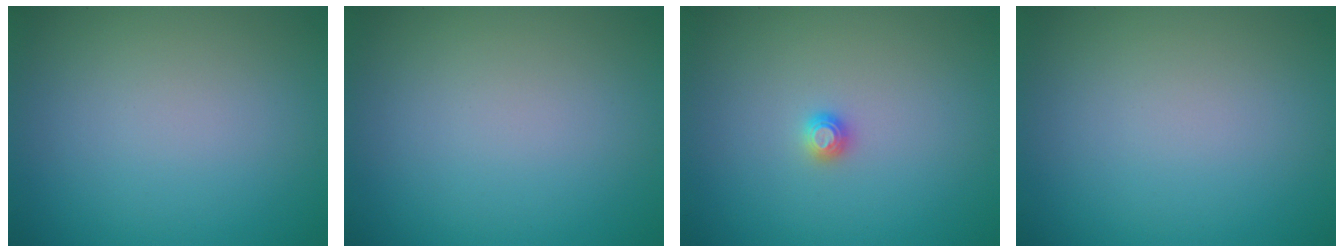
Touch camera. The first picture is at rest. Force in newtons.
{"total": 0.0}
{"total": 1.0, "press": 1.0, "slide": 0.1}
{"total": 0.0}